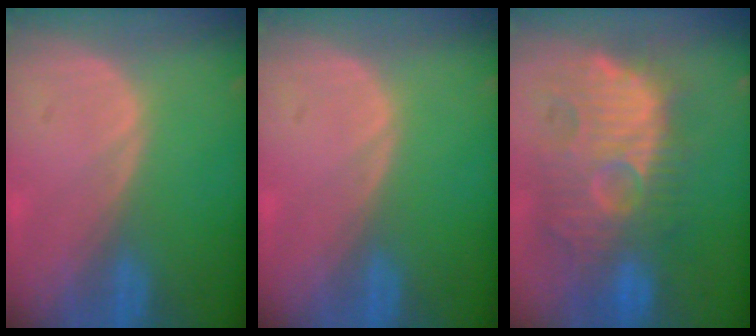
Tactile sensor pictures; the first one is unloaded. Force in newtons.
{"total": 0.0}
{"total": 12.4, "press": 12.0, "slide": 3.4}